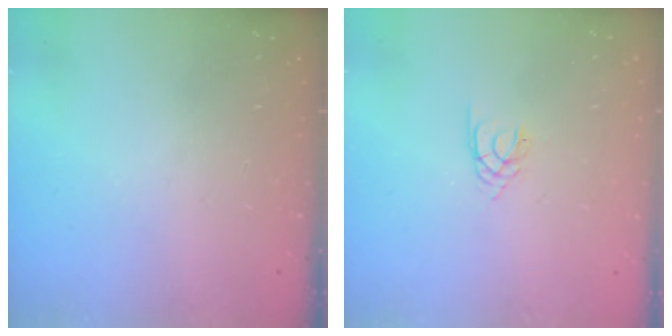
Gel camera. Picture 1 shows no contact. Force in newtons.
{"total": 1.6, "press": 1.6, "slide": 0.3}